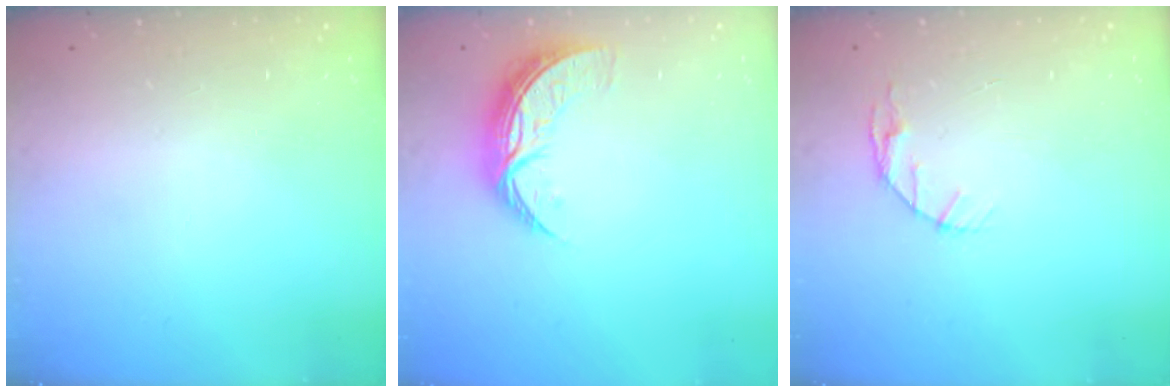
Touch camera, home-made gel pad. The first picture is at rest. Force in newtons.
{"total": 8.4, "press": 8.4, "slide": 0.4}
{"total": 5.0, "press": 4.9, "slide": 0.6}